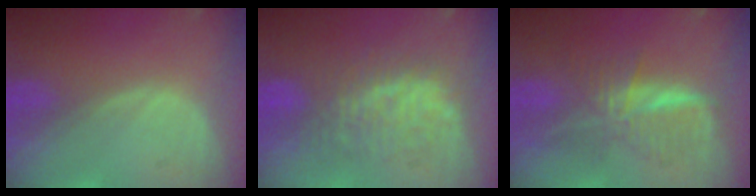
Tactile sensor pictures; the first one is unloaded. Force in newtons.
{"total": 8.1, "press": 8.1, "slide": 0.2}
{"total": 6.3, "press": 6.3, "slide": 0.1}